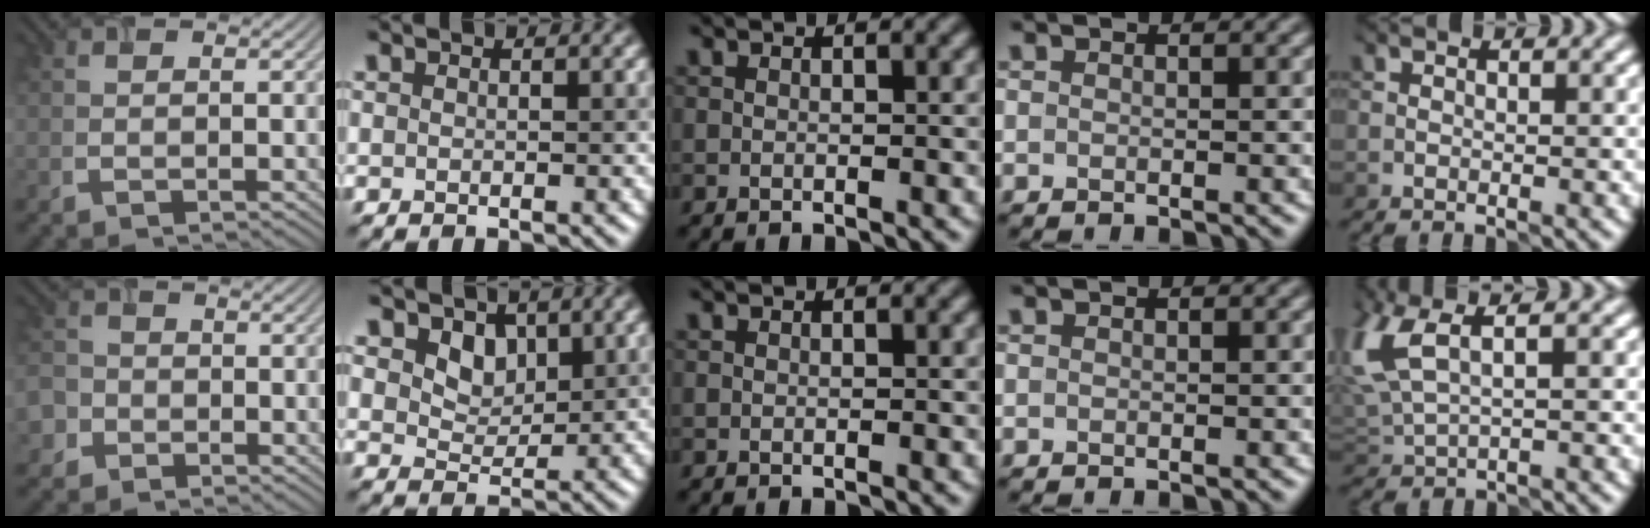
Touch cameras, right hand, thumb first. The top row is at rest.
{"thumb": {"total": 3.4, "force": [-1.6, 3.0, 0.6], "torque": [-0.010, -0.010, -0.041]}, "index": {"total": 2.9, "force": [1.5, 2.1, 1.4], "torque": [-0.036, -0.011, 0.019]}, "little": {"total": 5.1, "force": [2.1, 2.1, 4.1], "torque": [-0.121, 0.007, 0.047]}}